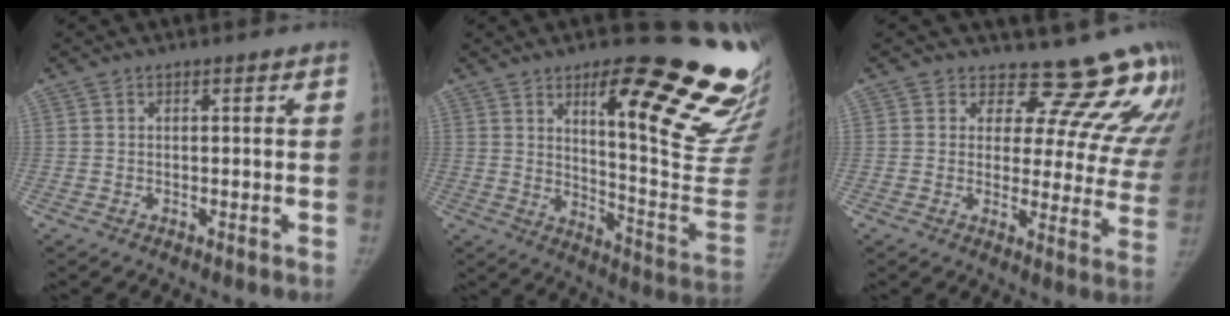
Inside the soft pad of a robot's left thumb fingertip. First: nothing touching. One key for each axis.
{"total": 26.9, "fx": 14.6, "fy": 6.5, "fz": 21.7, "tx": -0.204, "ty": -0.083, "tz": 0.211}
{"total": 16.8, "fx": 15.2, "fy": 5.8, "fz": 4.2, "tx": 0.003, "ty": -0.124, "tz": 0.165}